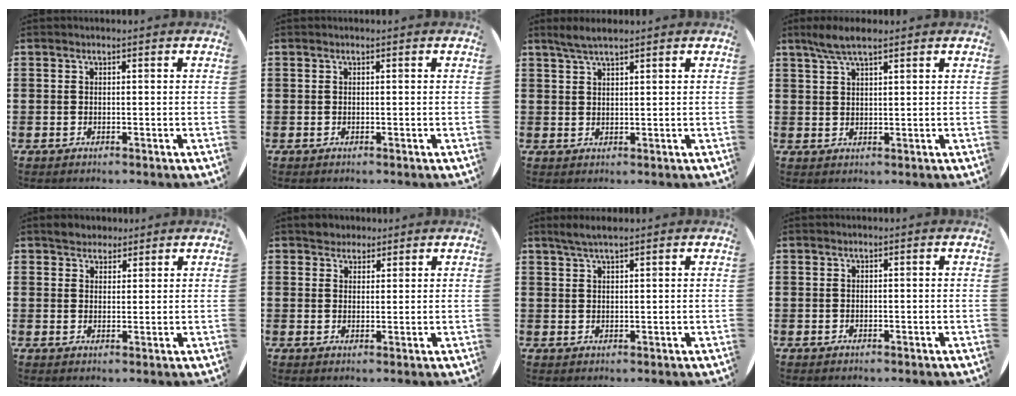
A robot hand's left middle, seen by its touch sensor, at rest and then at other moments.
{"total": 0.0}
{"total": 2.6, "force": [2.2, 0.2, 1.5], "torque": [-0.032, 0.004, 0.039]}
{"total": 4.2, "force": [3.1, 0.8, 2.7], "torque": [-0.060, 0.005, 0.056]}
{"total": 2.7, "force": [2.5, 1.2, -0.1], "torque": [0.004, 0.002, 0.047]}
{"total": 2.6, "force": [2.3, 1.1, -0.2], "torque": [0.004, 0.000, 0.046]}
{"total": 2.3, "force": [1.9, 0.2, 1.3], "torque": [-0.027, 0.004, 0.034]}
{"total": 0.0}